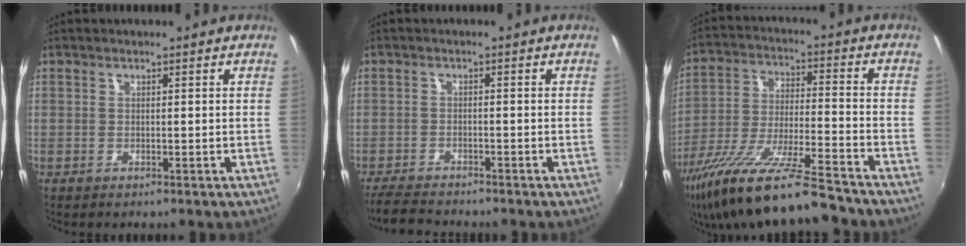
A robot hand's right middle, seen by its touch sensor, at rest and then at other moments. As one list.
[{"total": 5.5, "force": [-5.2, 1.0, 1.7], "torque": [-0.057, -0.016, -0.092]}, {"total": 19.6, "force": [-15.7, 2.1, 11.4], "torque": [-0.222, -0.042, -0.271]}]